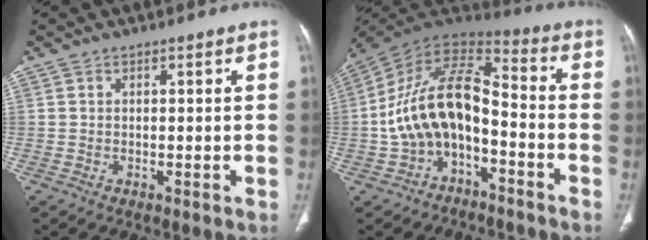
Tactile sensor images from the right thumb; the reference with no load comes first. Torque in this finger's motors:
{"motor_torque": [-0.29, 0.97, 1.71, -1.06, 0.56]}